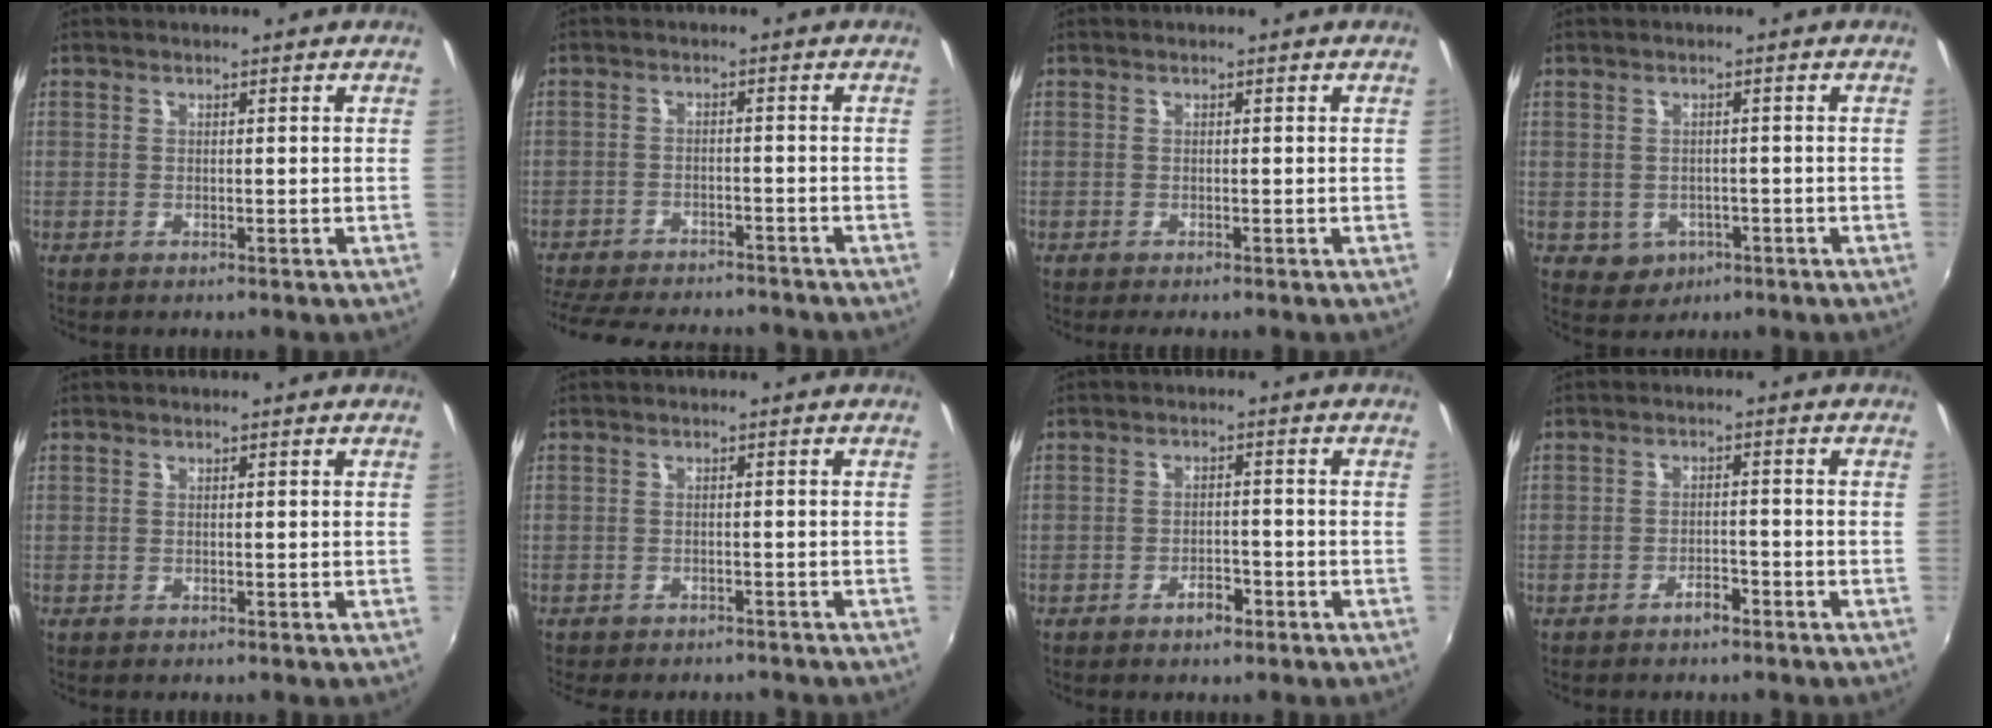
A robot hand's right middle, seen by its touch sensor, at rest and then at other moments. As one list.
[{"total": 16.7, "force": [-14.5, 4.6, 6.8], "torque": [-0.155, -0.019, -0.211]}, {"total": 0.6, "force": [-0.4, -0.1, 0.4], "torque": [-0.006, 0.000, -0.008]}, {"total": 3.9, "force": [-1.2, 3.6, 1.2], "torque": [-0.033, 0.001, -0.006]}, {"total": 0.0}, {"total": 6.6, "force": [-5.8, 2.0, 2.3], "torque": [-0.057, -0.017, -0.082]}, {"total": 3.2, "force": [-2.2, 1.5, 1.7], "torque": [-0.035, 0.002, -0.031]}, {"total": 2.6, "force": [-2.2, 1.0, 1.1], "torque": [-0.027, 0.003, -0.031]}]